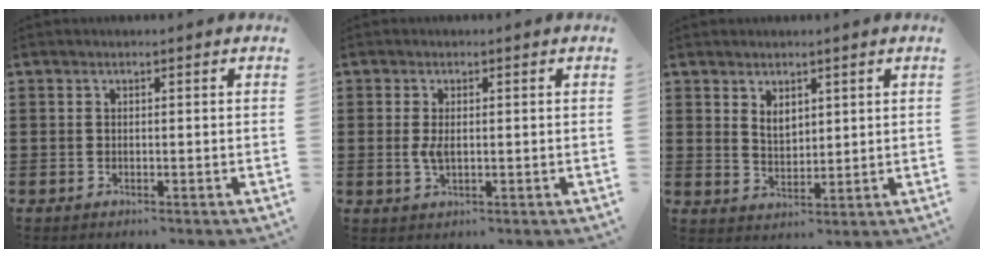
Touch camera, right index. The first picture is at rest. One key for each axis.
{"total": 2.7, "fx": 0.0, "fy": 1.3, "fz": 2.4, "tx": -0.063, "ty": -0.002, "tz": -0.006}
{"total": 3.1, "fx": 2.1, "fy": 1.9, "fz": 1.3, "tx": -0.024, "ty": 0.004, "tz": 0.037}